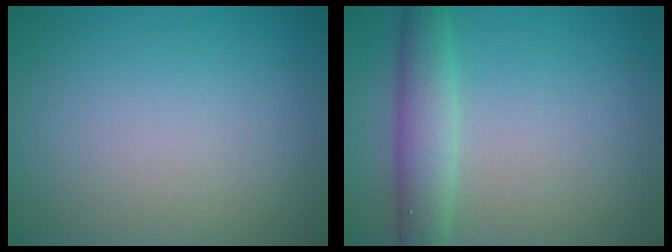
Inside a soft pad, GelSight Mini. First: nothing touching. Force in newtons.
{"total": 3.8, "press": 3.8, "slide": 0.1}